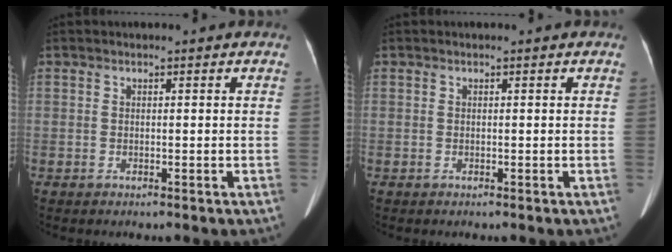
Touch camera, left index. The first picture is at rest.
{"total": 0.0}